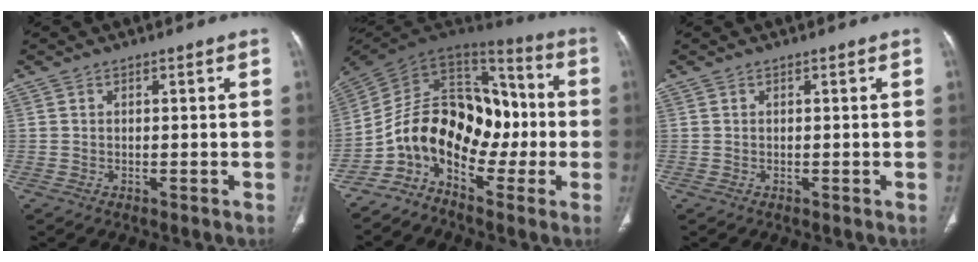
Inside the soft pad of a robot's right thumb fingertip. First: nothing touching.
{"total": 17.8, "force": [-5.2, 11.5, 12.5], "torque": [-0.177, 0.092, -0.099]}
{"total": 0.0}